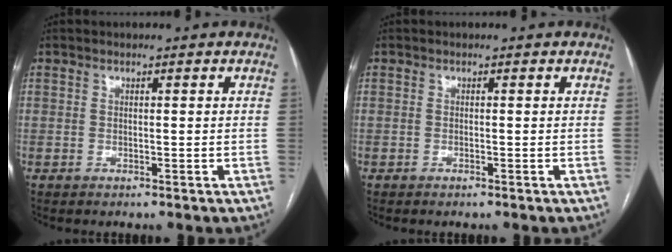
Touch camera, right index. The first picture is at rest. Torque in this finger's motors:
{"motor_torque": [0.03, -0.02, 0.01, 0.01]}